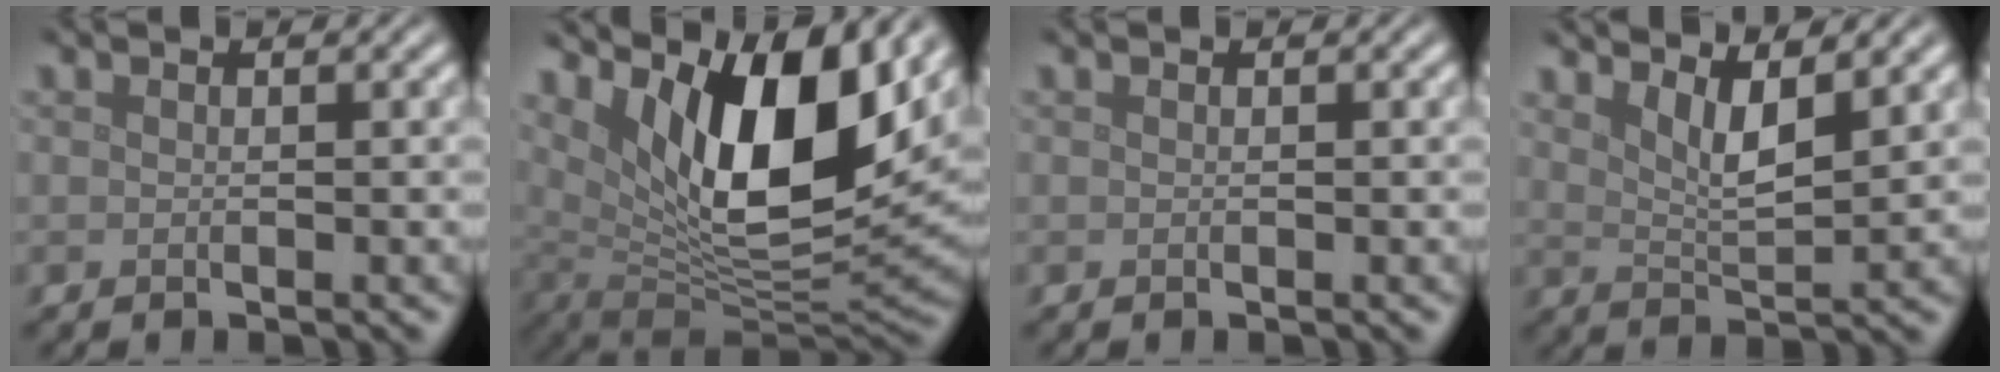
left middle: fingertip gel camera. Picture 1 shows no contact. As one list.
[{"total": 12.6, "force": [5.0, 4.9, 10.4], "torque": [-0.172, -0.008, 0.091]}, {"total": 0.0}, {"total": 3.5, "force": [2.4, 0.8, 2.4], "torque": [-0.045, -0.009, 0.046]}]